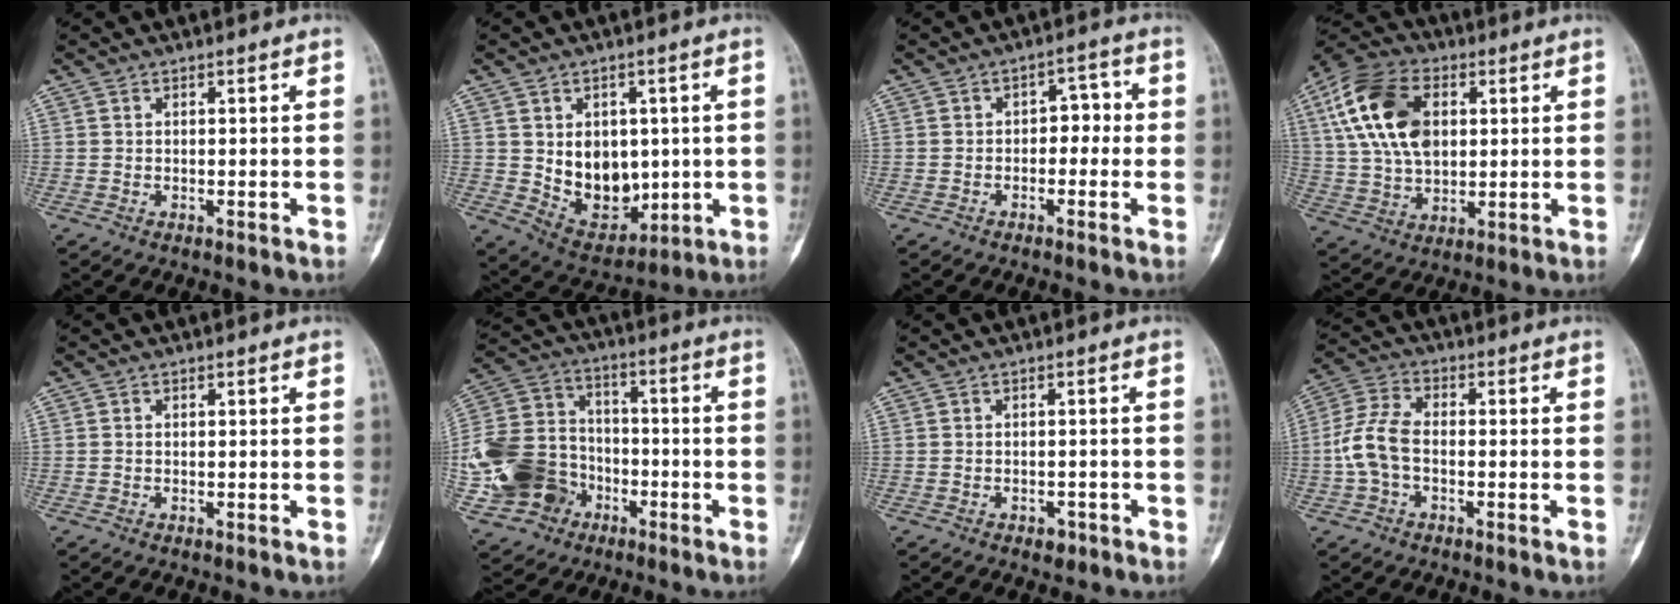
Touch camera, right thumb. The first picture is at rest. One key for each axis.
{"total": 11.8, "fx": 0.3, "fy": 8.6, "fz": 8.1, "tx": -0.075, "ty": -0.017, "tz": 0.032}
{"total": 4.1, "fx": -0.7, "fy": 2.8, "fz": 2.9, "tx": -0.015, "ty": 0.019, "tz": -0.021}
{"total": 17.3, "fx": 4.6, "fy": 10.7, "fz": 12.8, "tx": -0.235, "ty": 0.003, "tz": 0.080}
{"total": 0.0}
{"total": 18.9, "fx": -6.0, "fy": 15.2, "fz": 9.3, "tx": -0.177, "ty": 0.043, "tz": -0.105}
{"total": 2.0, "fx": -1.2, "fy": 1.3, "fz": 1.0, "tx": -0.009, "ty": 0.009, "tz": -0.012}
{"total": 8.1, "fx": -1.4, "fy": 4.8, "fz": 6.4, "tx": -0.146, "ty": 0.025, "tz": -0.033}